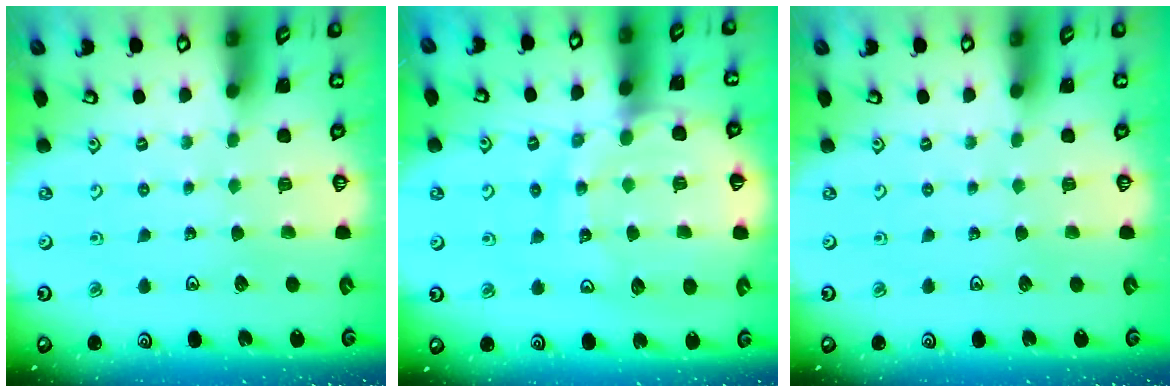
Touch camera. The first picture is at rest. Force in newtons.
{"total": 14.8, "press": 14.7, "slide": 1.8}
{"total": 0.0}